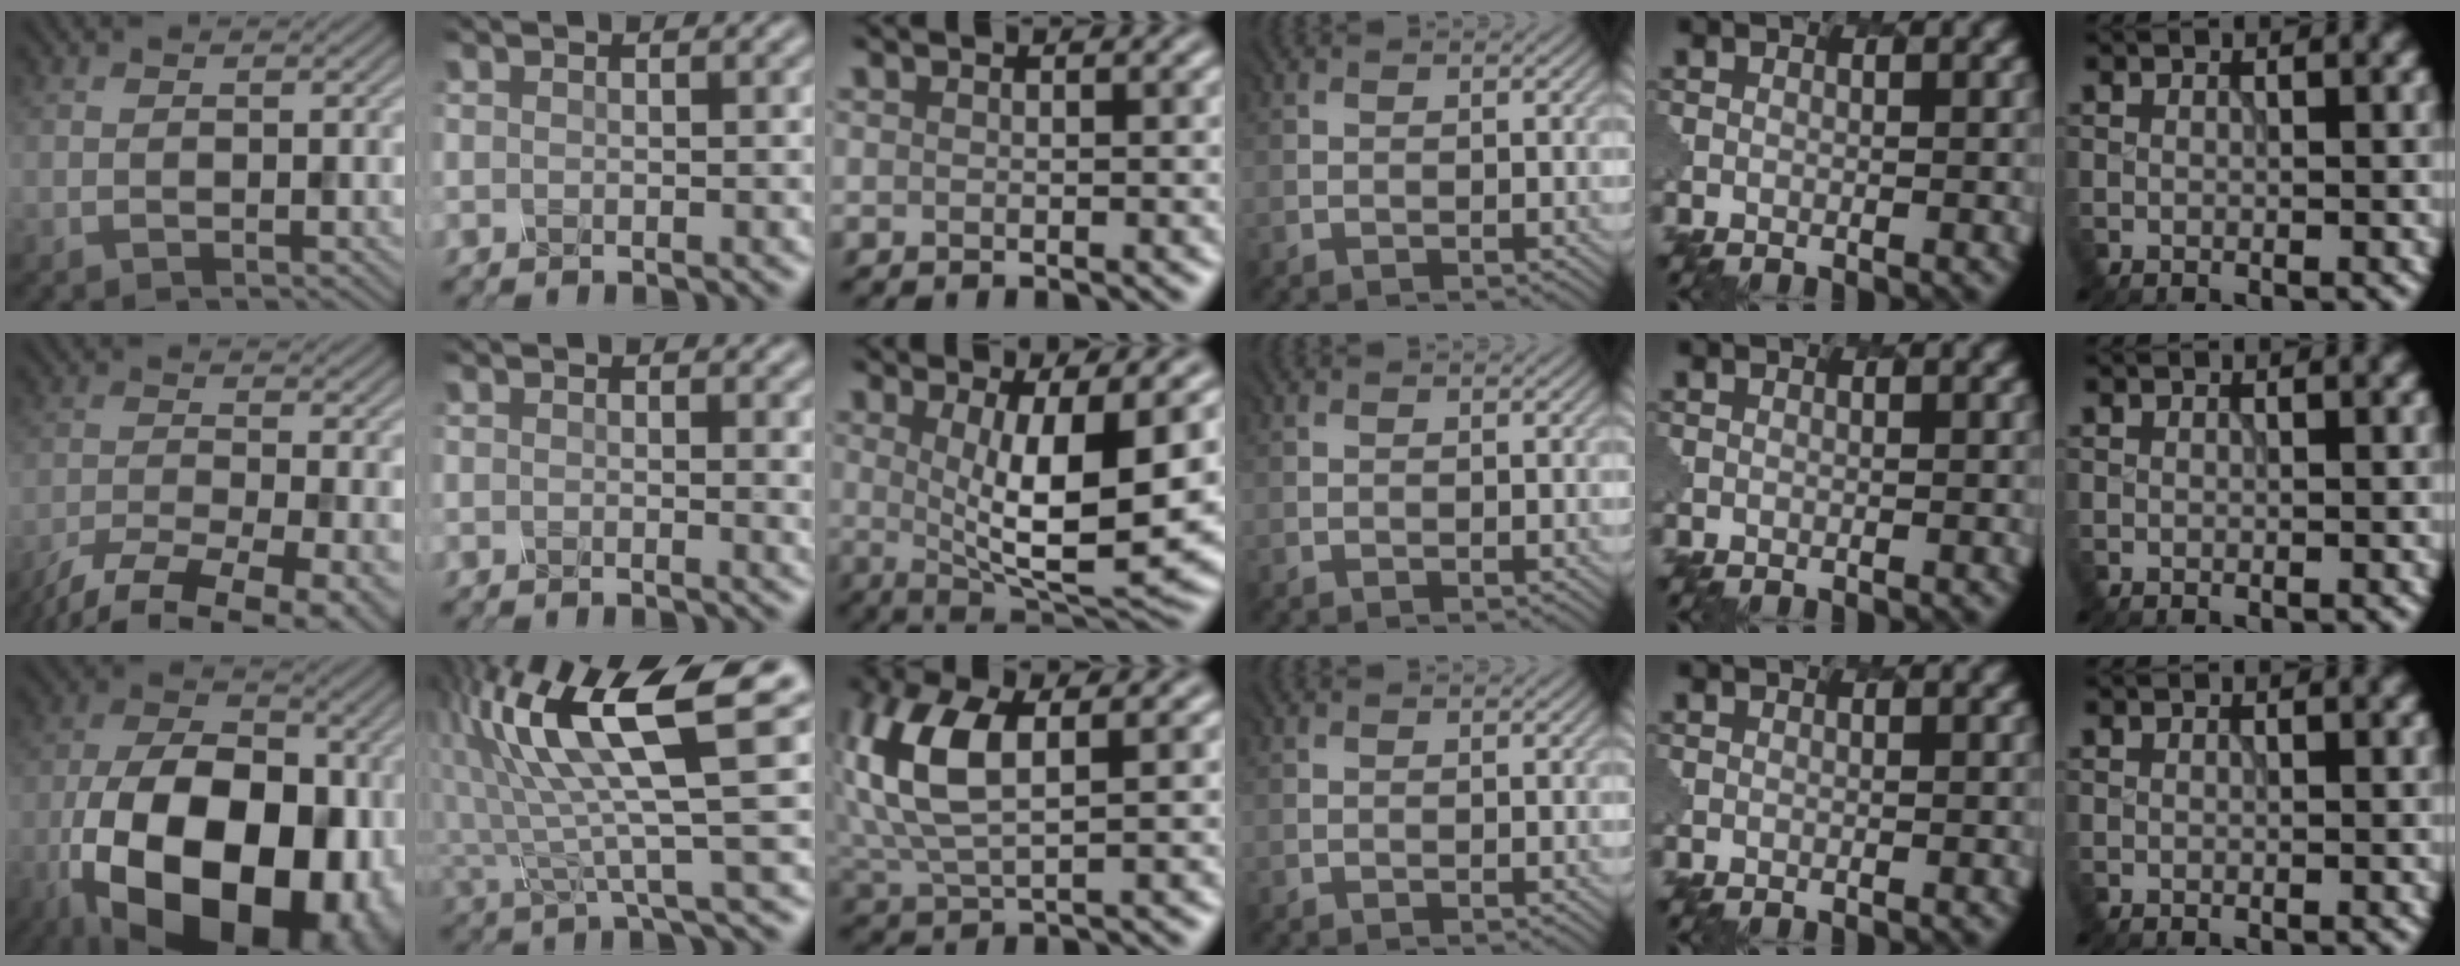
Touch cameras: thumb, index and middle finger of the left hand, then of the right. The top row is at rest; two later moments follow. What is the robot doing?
{"motion": "dispense", "object": "oil cruet"}